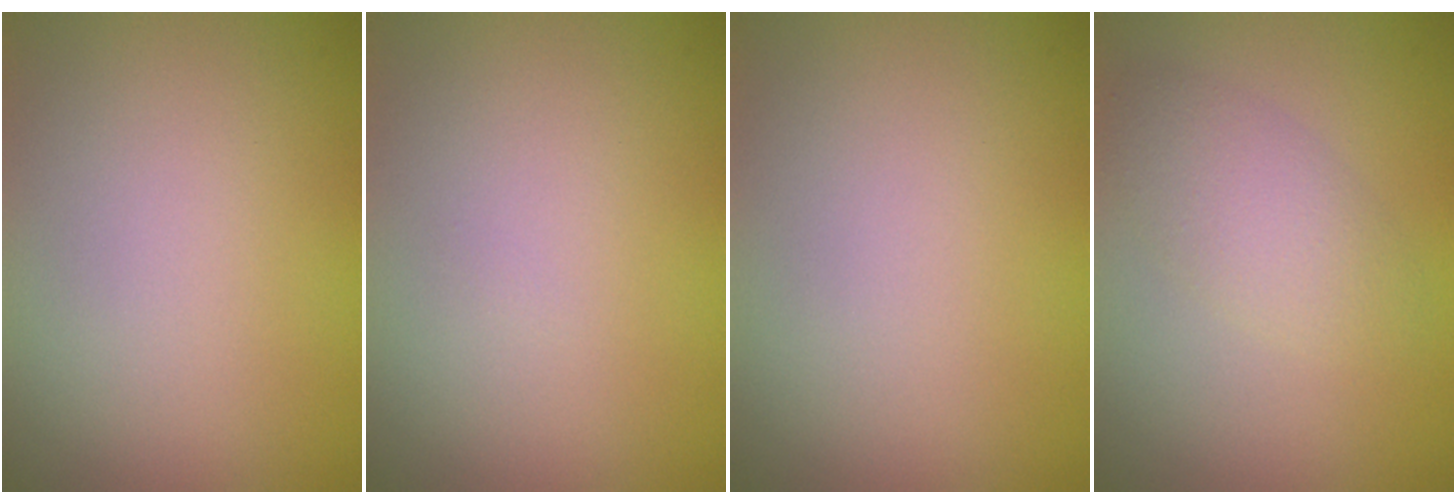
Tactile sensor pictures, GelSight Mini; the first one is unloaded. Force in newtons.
{"total": 0.0}
{"total": 0.0}
{"total": 3.1, "press": 3.1, "slide": 0.0}